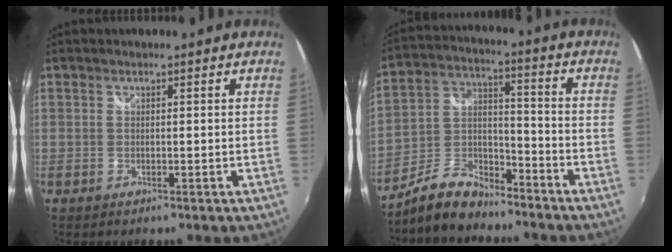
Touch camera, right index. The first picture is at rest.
{"total": 10.1, "force": [-7.9, 4.7, 4.2], "torque": [-0.097, 0.023, -0.145]}